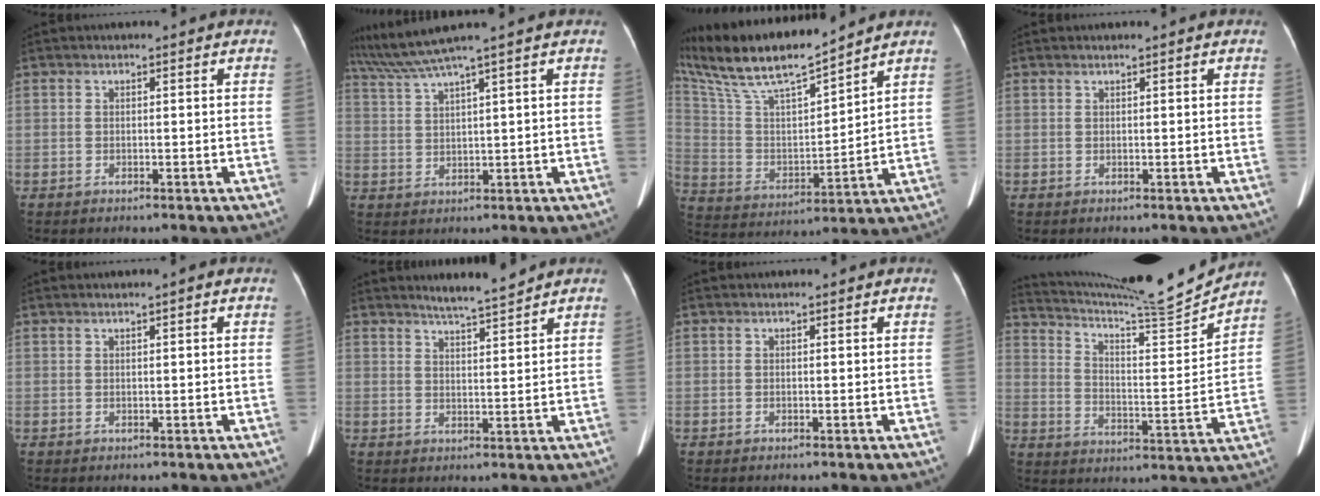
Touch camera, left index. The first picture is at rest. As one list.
[{"total": 5.5, "force": [4.5, -2.2, 2.3], "torque": [-0.062, 0.008, 0.100]}, {"total": 18.2, "force": [15.7, 1.4, 9.2], "torque": [-0.186, 0.014, 0.301]}, {"total": 0.0}, {"total": 0.7, "force": [0.4, 0.0, 0.5], "torque": [-0.008, 0.005, 0.009]}, {"total": 4.5, "force": [4.2, -0.7, 1.5], "torque": [-0.032, -0.006, 0.074]}, {"total": 0.0}, {"total": 17.8, "force": [17.0, -1.3, 4.8], "torque": [-0.099, -0.048, 0.255]}]